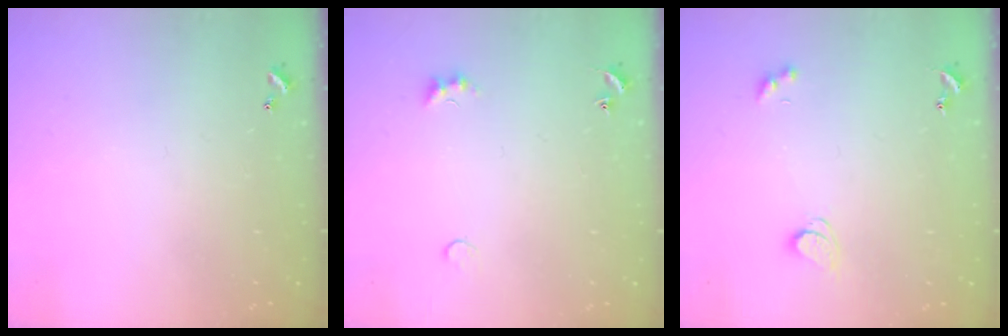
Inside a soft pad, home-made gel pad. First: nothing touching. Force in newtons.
{"total": 1.9, "press": 1.9, "slide": 0.5}
{"total": 2.4, "press": 2.3, "slide": 0.6}